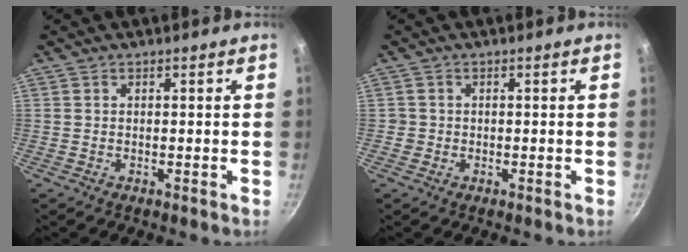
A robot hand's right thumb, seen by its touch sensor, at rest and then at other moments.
{"total": 1.3, "force": [-0.3, 1.2, 0.2], "torque": [0.001, 0.004, -0.005]}